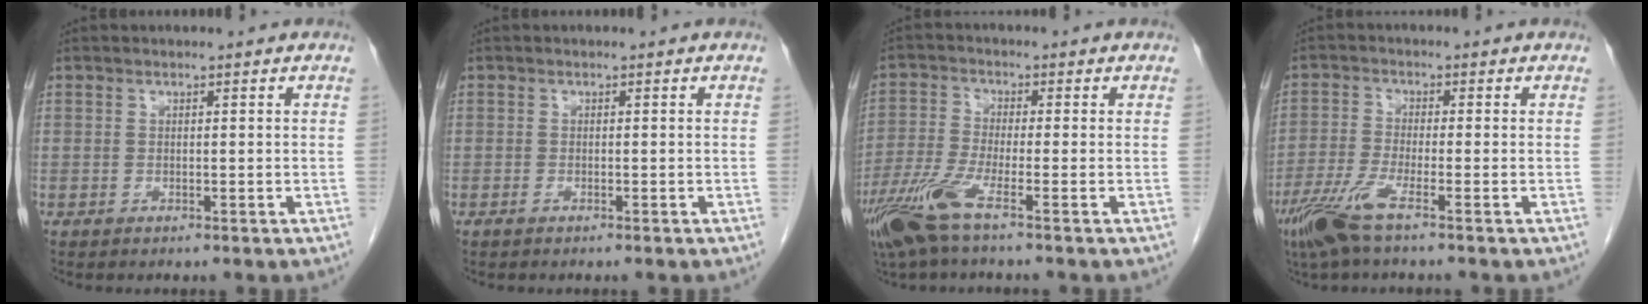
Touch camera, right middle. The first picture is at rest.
{"total": 0.5, "force": [-0.4, 0.0, 0.3], "torque": [-0.010, -0.001, -0.007]}
{"total": 7.5, "force": [-4.5, 0.3, 6.0], "torque": [-0.135, -0.018, -0.094]}
{"total": 6.4, "force": [-4.0, 0.2, 4.9], "torque": [-0.109, -0.016, -0.083]}